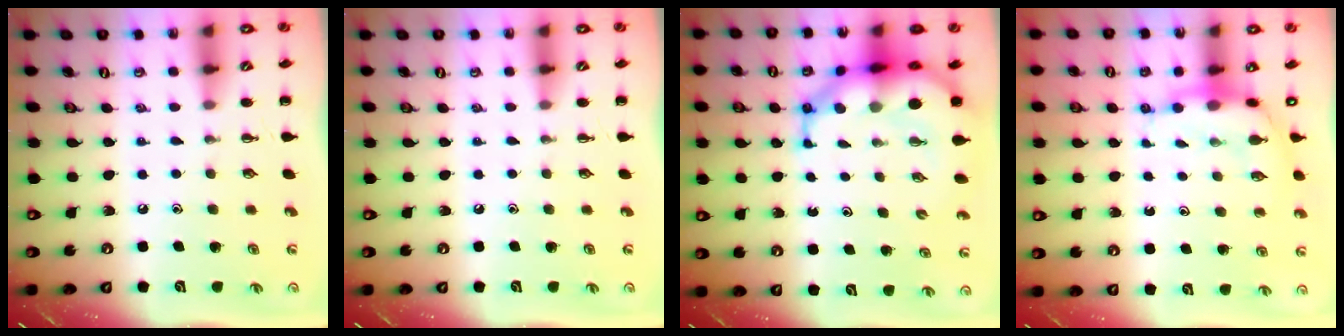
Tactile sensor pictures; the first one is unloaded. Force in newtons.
{"total": 0.0}
{"total": 10.7, "press": 10.3, "slide": 3.0}
{"total": 7.9, "press": 7.8, "slide": 1.3}